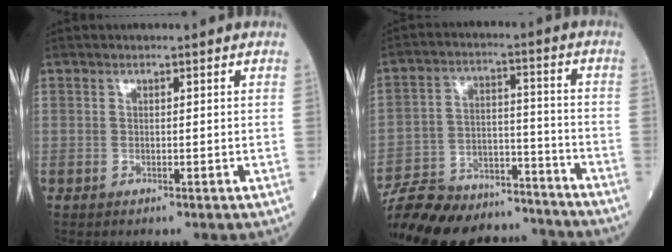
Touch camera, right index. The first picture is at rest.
{"total": 20.9, "force": [-19.2, 5.3, 6.3], "torque": [-0.147, 0.005, -0.292]}